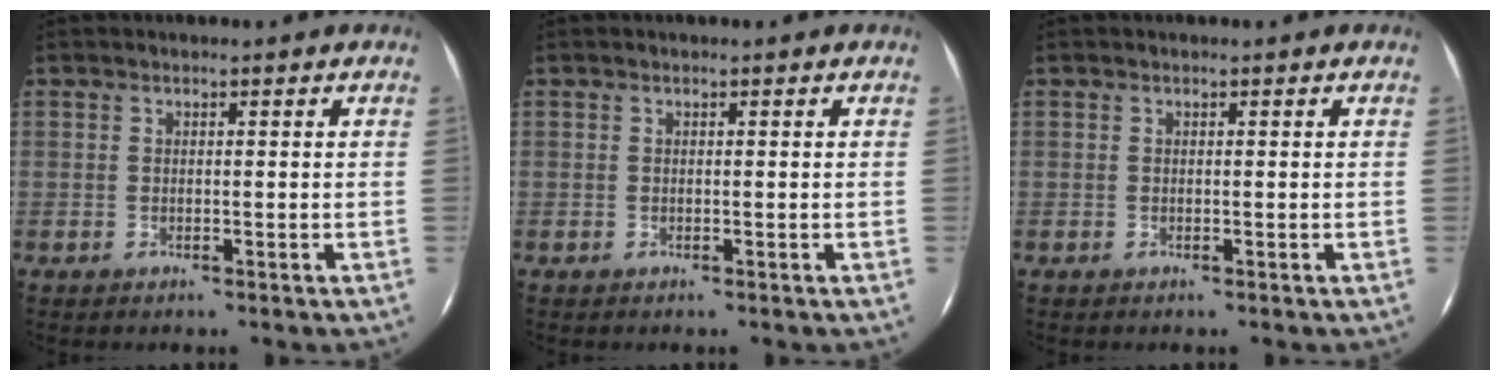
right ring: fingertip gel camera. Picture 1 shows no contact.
{"total": 0.0}
{"total": 0.0}